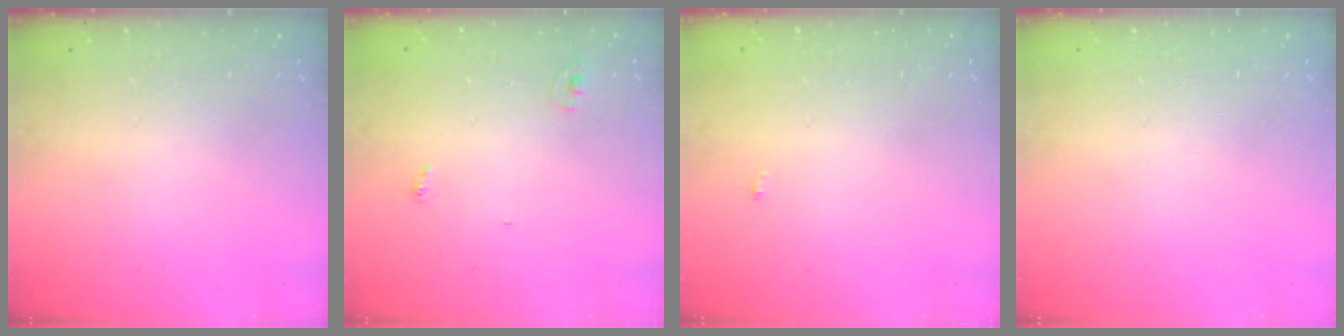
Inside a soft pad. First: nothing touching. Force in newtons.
{"total": 2.8, "press": 2.8, "slide": 0.1}
{"total": 6.7, "press": 2.2, "slide": 6.3}
{"total": 0.0}